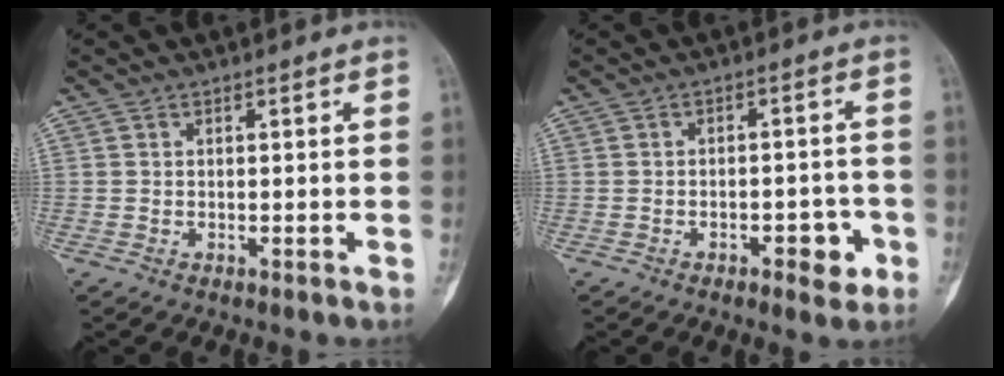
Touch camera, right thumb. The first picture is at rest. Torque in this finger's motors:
{"motor_torque": [-0.06, 0.14, -0.06, -0.05, -0.03]}